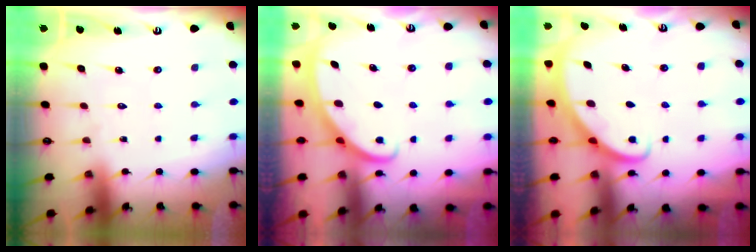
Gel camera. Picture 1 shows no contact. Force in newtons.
{"total": 3.1, "press": 3.1, "slide": 0.1}
{"total": 2.7, "press": 2.7, "slide": 0.2}